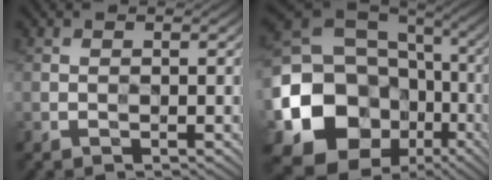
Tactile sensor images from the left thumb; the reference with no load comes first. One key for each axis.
{"total": 20.8, "fx": -6.5, "fy": 17.6, "fz": 9.0, "tx": -0.230, "ty": -0.040, "tz": -0.121}